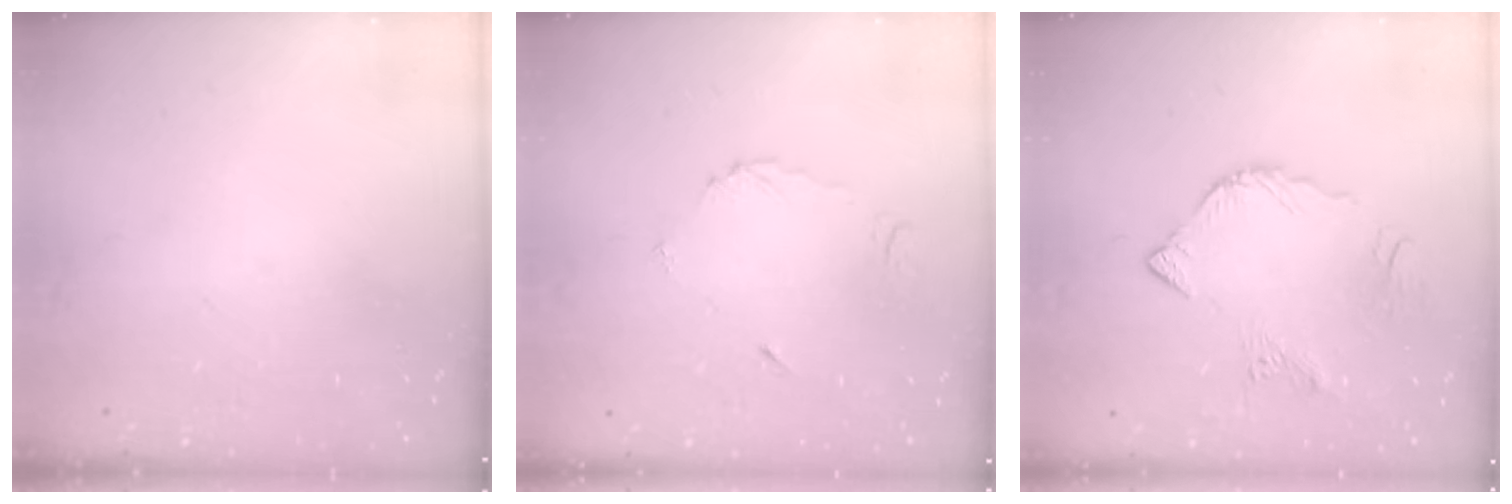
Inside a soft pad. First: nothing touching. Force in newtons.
{"total": 4.9, "press": 4.9, "slide": 0.1}
{"total": 7.5, "press": 7.4, "slide": 0.7}